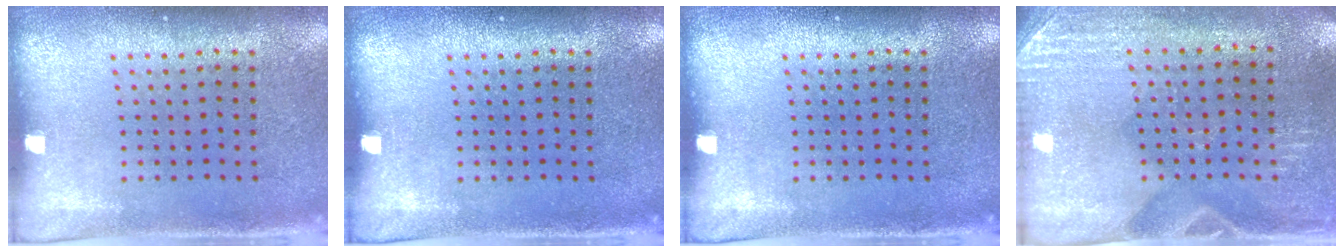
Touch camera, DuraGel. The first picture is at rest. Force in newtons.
{"total": 0.0}
{"total": 0.0}
{"total": 2.8, "press": 2.6, "slide": 1.2}